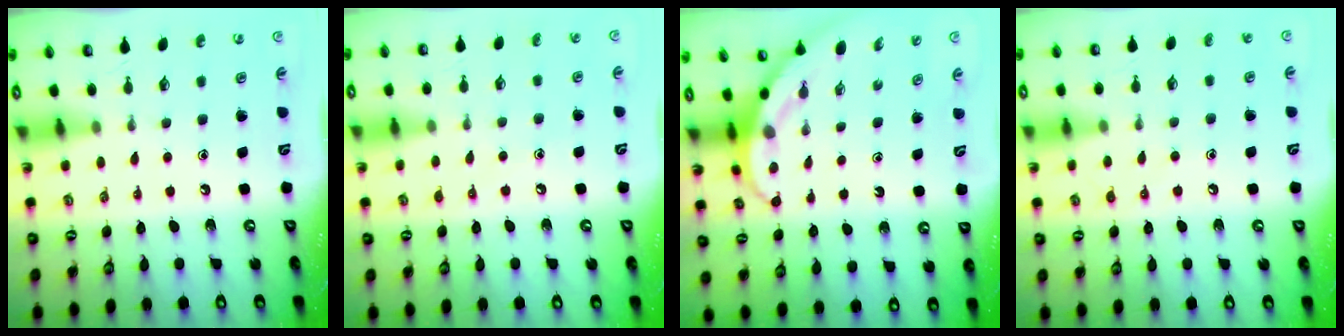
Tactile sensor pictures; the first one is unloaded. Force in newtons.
{"total": 5.5, "press": 5.5, "slide": 0.7}
{"total": 4.0, "press": 4.0, "slide": 0.4}
{"total": 7.3, "press": 7.2, "slide": 0.7}